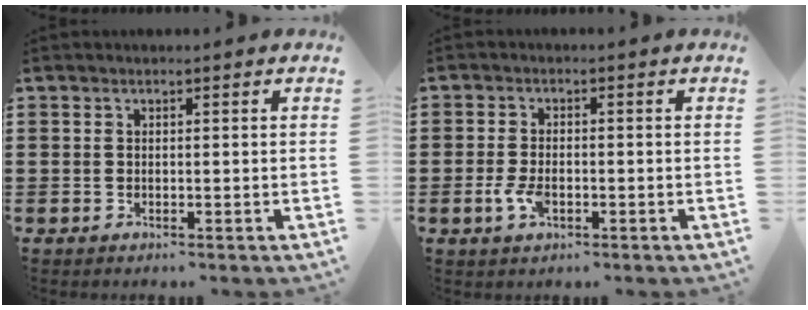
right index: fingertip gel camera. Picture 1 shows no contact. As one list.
[{"total": 3.5, "force": [-1.2, 1.8, 2.8], "torque": [-0.071, -0.008, -0.025]}]